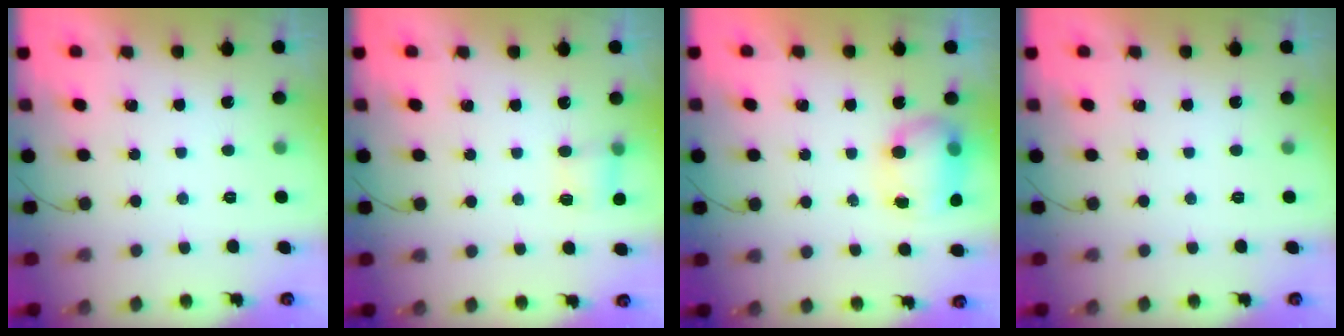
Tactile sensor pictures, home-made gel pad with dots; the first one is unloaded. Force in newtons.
{"total": 4.0, "press": 3.9, "slide": 1.0}
{"total": 8.6, "press": 8.5, "slide": 0.7}
{"total": 0.0}